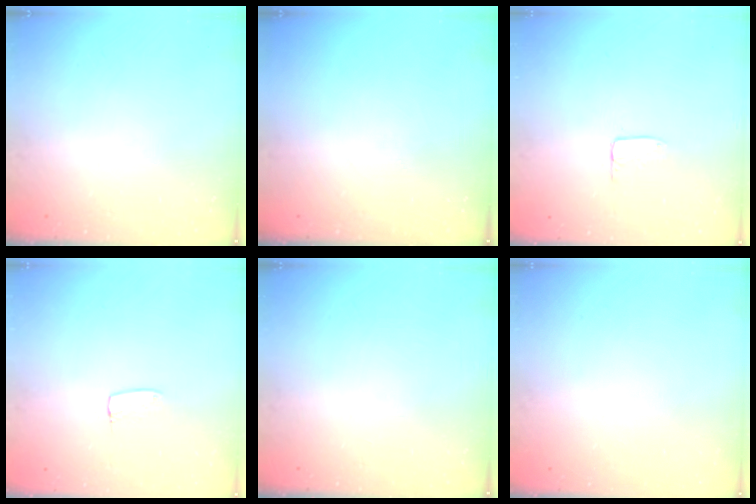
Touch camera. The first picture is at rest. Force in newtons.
{"total": 0.0}
{"total": 3.8, "press": 3.8, "slide": 0.3}
{"total": 4.3, "press": 4.3, "slide": 0.4}
{"total": 0.0}
{"total": 0.0}